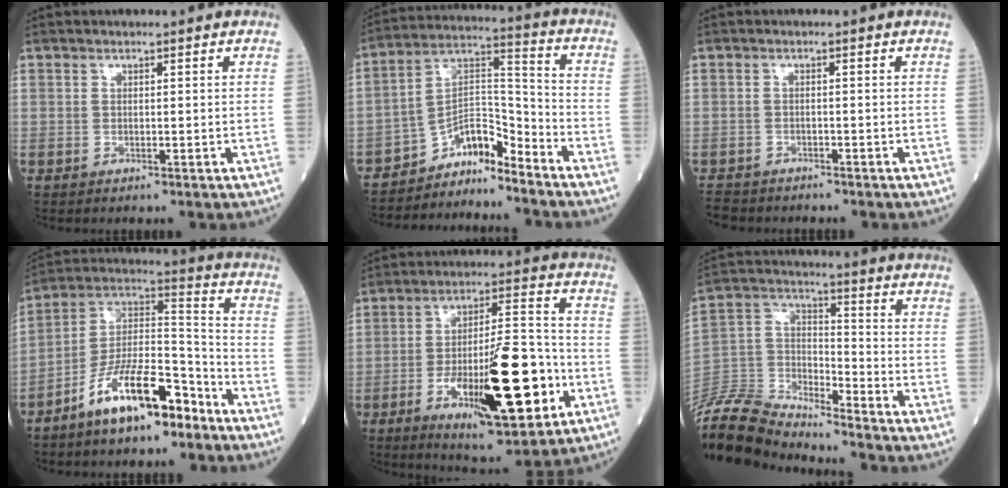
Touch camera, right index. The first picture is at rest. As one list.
[{"total": 7.7, "force": [-7.3, 1.3, 2.1], "torque": [-0.031, 0.047, -0.129]}, {"total": 4.2, "force": [-3.9, 1.5, 0.6], "torque": [-0.009, -0.008, -0.064]}, {"total": 13.7, "force": [-8.9, 3.8, 9.6], "torque": [-0.178, 0.016, -0.162]}, {"total": 19.2, "force": [-6.0, 4.6, 17.7], "torque": [-0.291, -0.003, -0.087]}, {"total": 15.5, "force": [-15.2, 1.5, 2.6], "torque": [-0.062, 0.039, -0.288]}]